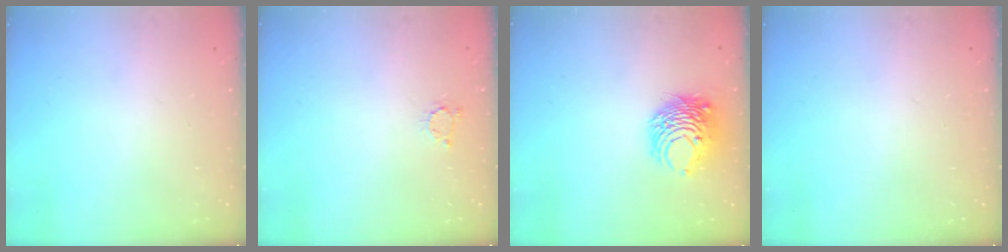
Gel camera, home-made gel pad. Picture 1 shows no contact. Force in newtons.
{"total": 3.0, "press": 3.0, "slide": 0.2}
{"total": 8.4, "press": 8.4, "slide": 0.3}
{"total": 0.0}